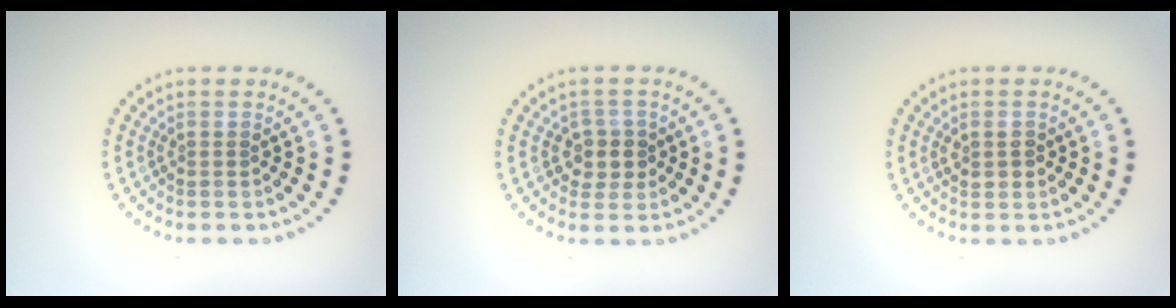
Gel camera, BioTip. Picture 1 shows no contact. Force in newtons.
{"total": 2.4, "press": 2.2, "slide": 0.9}
{"total": 1.5, "press": 1.4, "slide": 0.4}